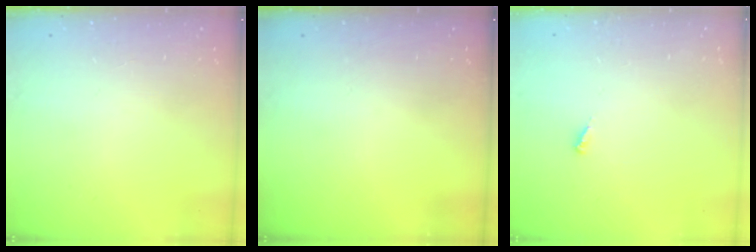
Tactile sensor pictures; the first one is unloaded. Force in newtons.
{"total": 0.0}
{"total": 2.1, "press": 2.1, "slide": 0.1}